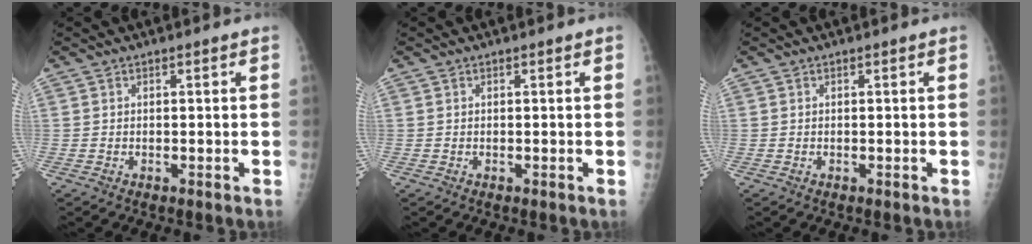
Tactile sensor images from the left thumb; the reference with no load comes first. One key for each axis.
{"total": 0.0}
{"total": 0.0}